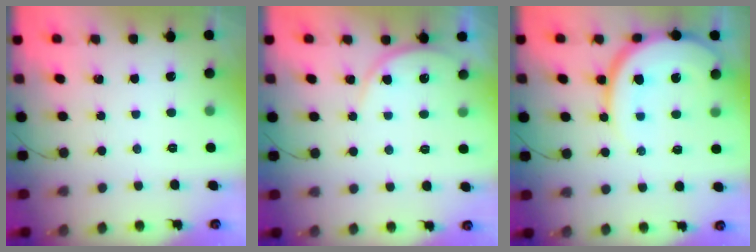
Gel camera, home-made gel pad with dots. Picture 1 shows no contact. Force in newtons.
{"total": 5.6, "press": 5.6, "slide": 0.3}
{"total": 13.7, "press": 13.7, "slide": 1.4}